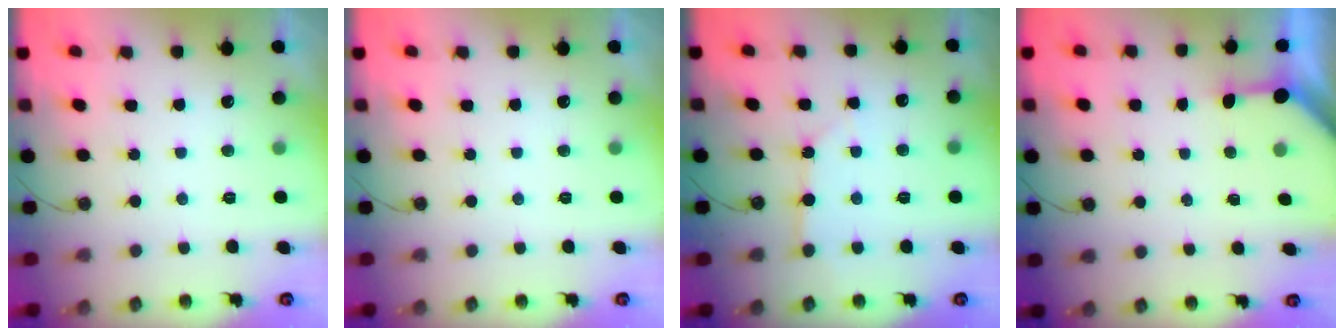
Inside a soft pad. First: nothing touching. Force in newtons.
{"total": 0.0}
{"total": 3.2, "press": 3.1, "slide": 0.4}
{"total": 2.9, "press": 2.8, "slide": 0.3}